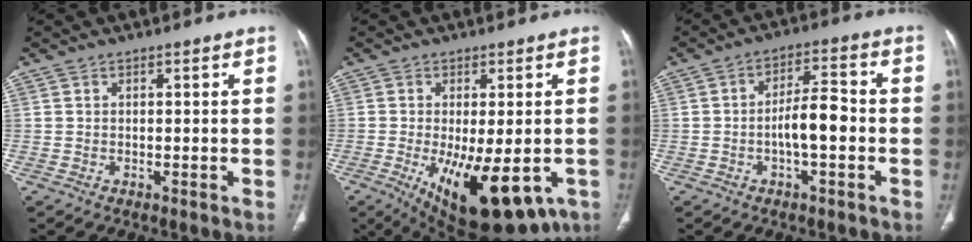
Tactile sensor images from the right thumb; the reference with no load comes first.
{"total": 17.6, "force": [-6.5, 7.3, 14.7], "torque": [-0.202, -0.019, -0.077]}
{"total": 7.4, "force": [-1.6, 2.7, 6.7], "torque": [-0.111, 0.026, -0.032]}